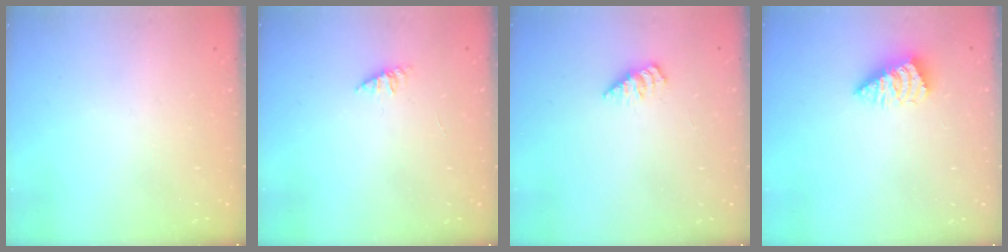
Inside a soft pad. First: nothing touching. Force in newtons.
{"total": 1.6, "press": 1.6, "slide": 0.4}
{"total": 1.6, "press": 1.6, "slide": 0.3}
{"total": 1.9, "press": 1.9, "slide": 0.4}